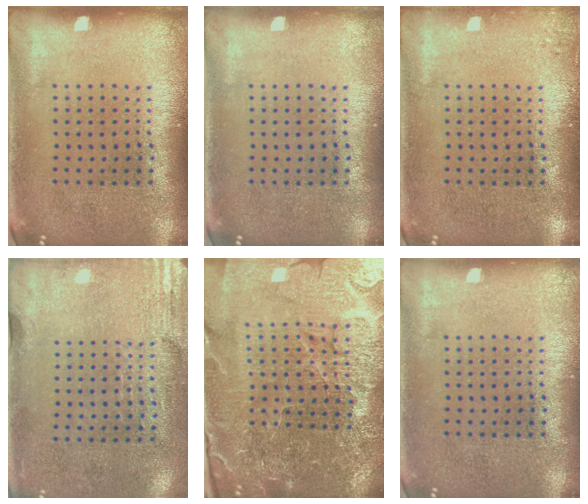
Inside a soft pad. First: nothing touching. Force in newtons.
{"total": 0.0}
{"total": 0.8, "press": 0.8, "slide": 0.2}
{"total": 2.9, "press": 2.5, "slide": 1.5}
{"total": 5.1, "press": 4.9, "slide": 1.6}
{"total": 0.0}